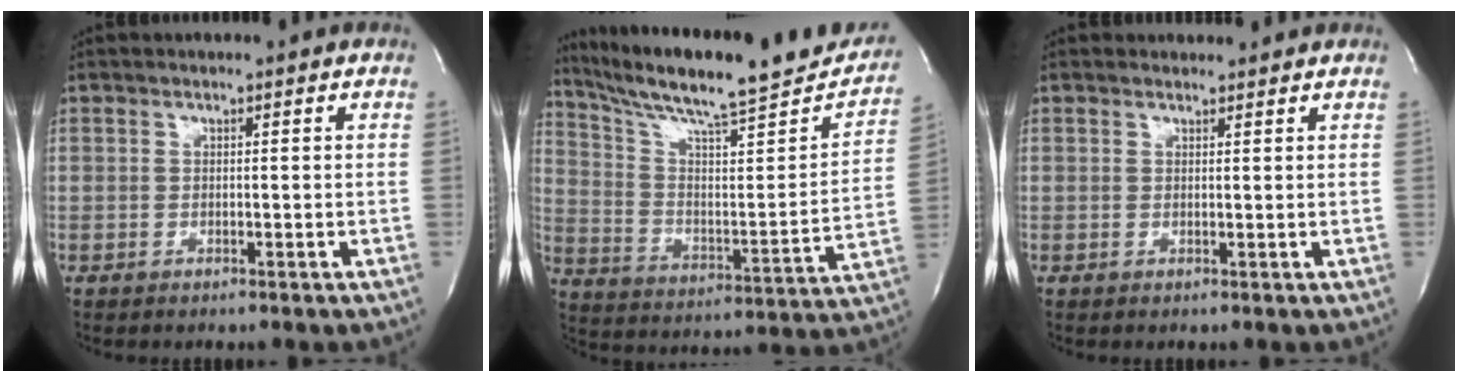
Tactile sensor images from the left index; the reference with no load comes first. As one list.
[{"total": 24.1, "force": [20.5, 2.8, 12.4], "torque": [-0.200, -0.022, 0.299]}, {"total": 1.0, "force": [0.9, 0.2, -0.2], "torque": [-0.012, 0.000, 0.010]}]